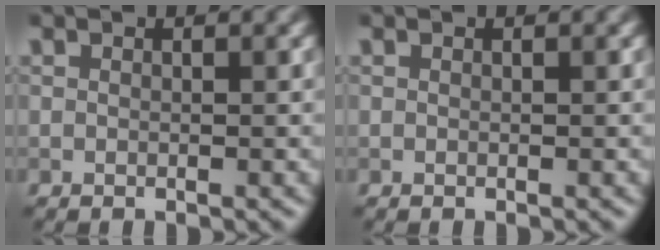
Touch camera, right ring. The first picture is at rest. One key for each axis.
{"total": 0.0}